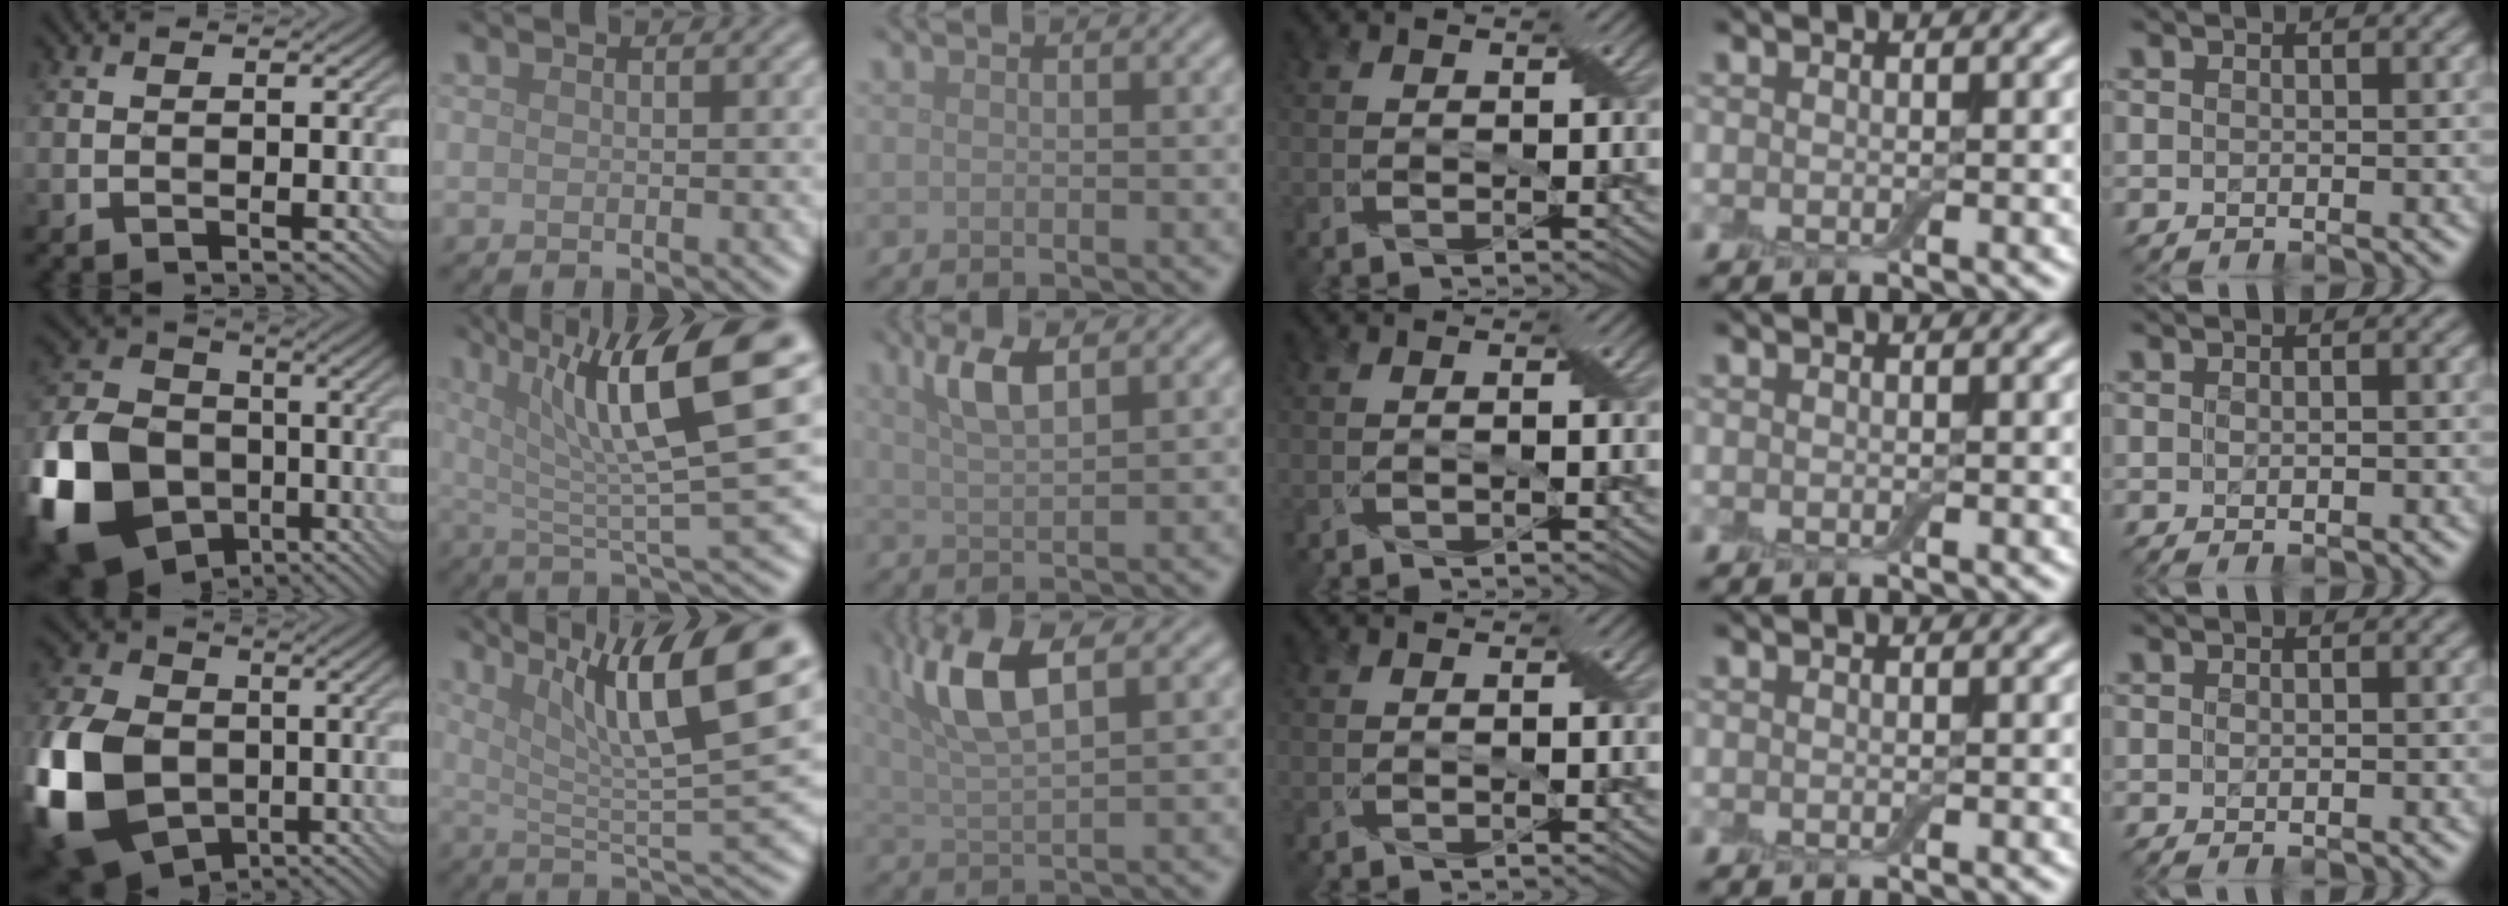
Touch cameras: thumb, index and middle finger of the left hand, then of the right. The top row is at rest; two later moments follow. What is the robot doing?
{"motion": "open", "object": "airpods case & airpods"}